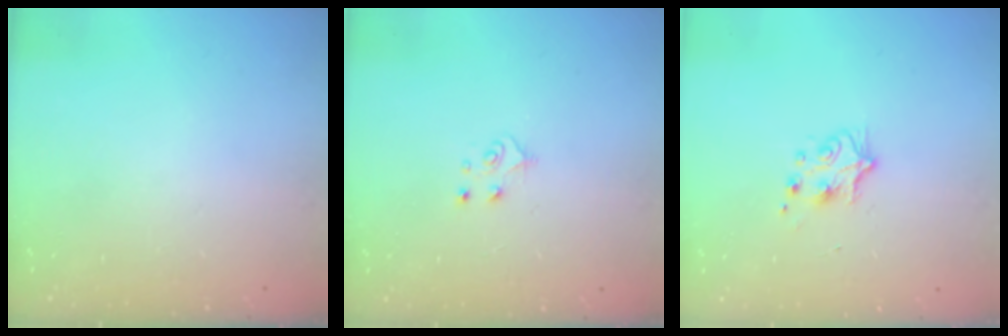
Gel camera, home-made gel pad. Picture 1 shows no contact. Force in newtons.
{"total": 4.9, "press": 4.8, "slide": 0.5}
{"total": 5.5, "press": 5.4, "slide": 0.7}